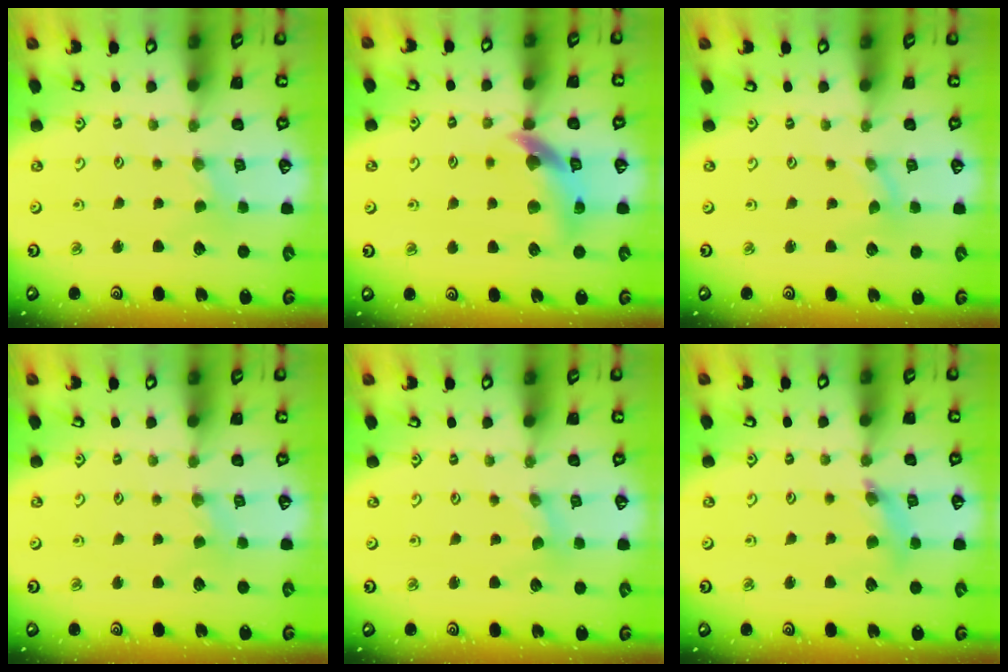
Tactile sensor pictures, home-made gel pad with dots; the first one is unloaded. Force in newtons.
{"total": 10.3, "press": 10.2, "slide": 1.7}
{"total": 0.0}
{"total": 0.8, "press": 0.8, "slide": 0.3}
{"total": 0.0}
{"total": 5.9, "press": 5.8, "slide": 0.6}